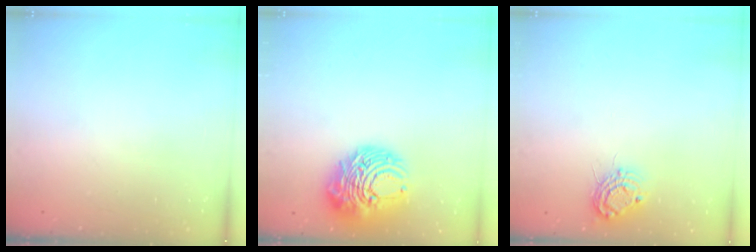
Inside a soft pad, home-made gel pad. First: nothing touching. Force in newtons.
{"total": 12.3, "press": 12.3, "slide": 1.3}
{"total": 8.9, "press": 8.8, "slide": 0.7}